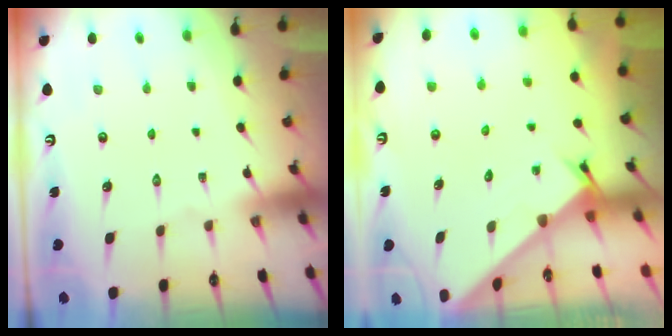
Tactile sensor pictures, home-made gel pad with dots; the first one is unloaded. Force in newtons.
{"total": 1.6, "press": 1.6, "slide": 0.1}